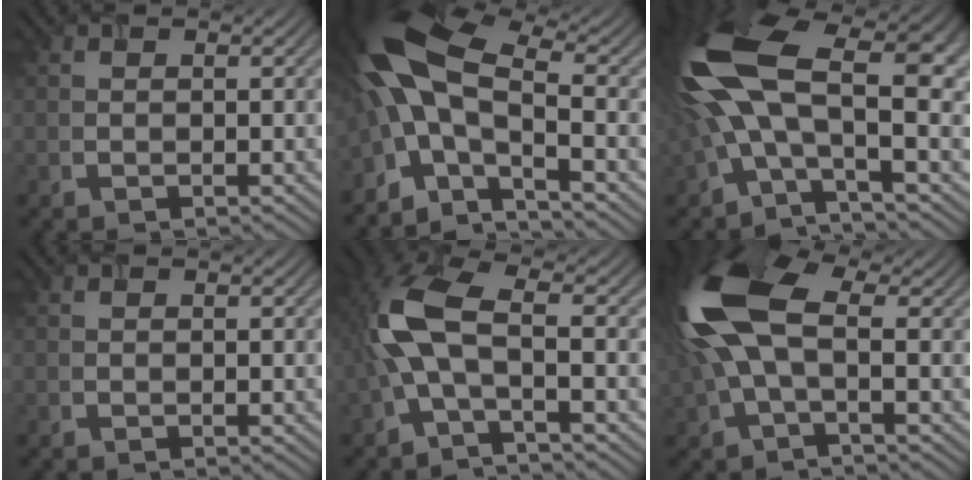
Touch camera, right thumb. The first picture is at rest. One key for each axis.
{"total": 12.1, "fx": -3.3, "fy": 4.8, "fz": 10.6, "tx": -0.222, "ty": 0.019, "tz": -0.081}
{"total": 15.2, "fx": 1.1, "fy": 6.1, "fz": 13.9, "tx": -0.303, "ty": 0.019, "tz": 0.006}
{"total": 0.0}
{"total": 7.6, "fx": -1.4, "fy": 2.7, "fz": 7.0, "tx": -0.167, "ty": 0.023, "tz": -0.042}
{"total": 13.9, "fx": 1.7, "fy": 6.6, "fz": 12.1, "tx": -0.299, "ty": 0.015, "tz": 0.022}